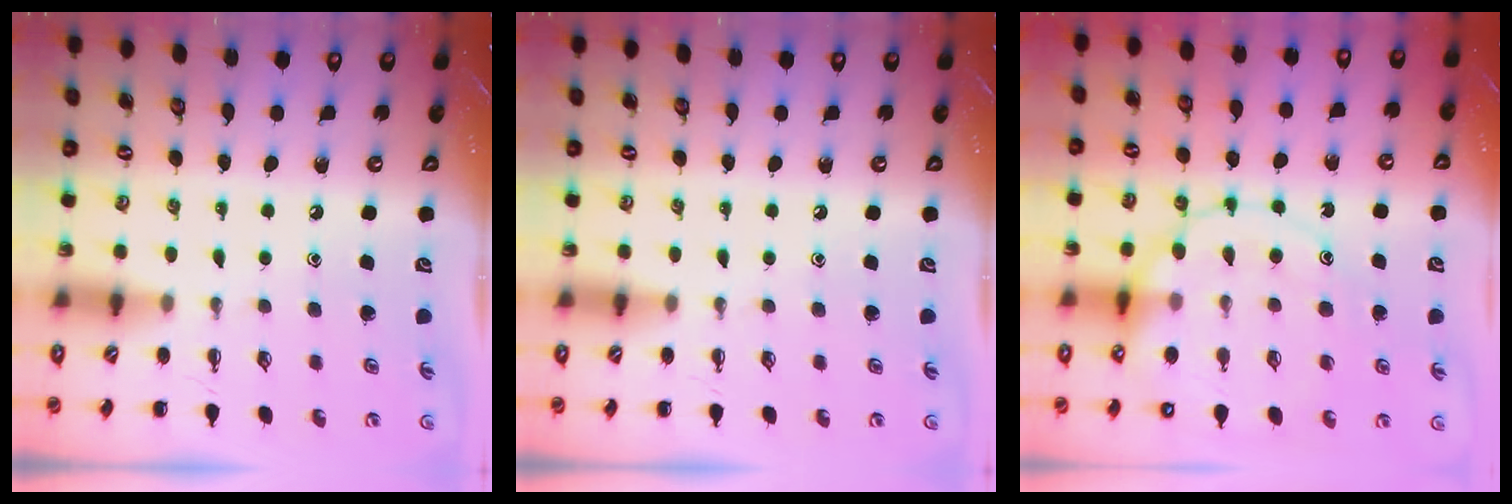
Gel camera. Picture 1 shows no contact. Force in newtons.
{"total": 0.0}
{"total": 14.5, "press": 14.4, "slide": 2.1}